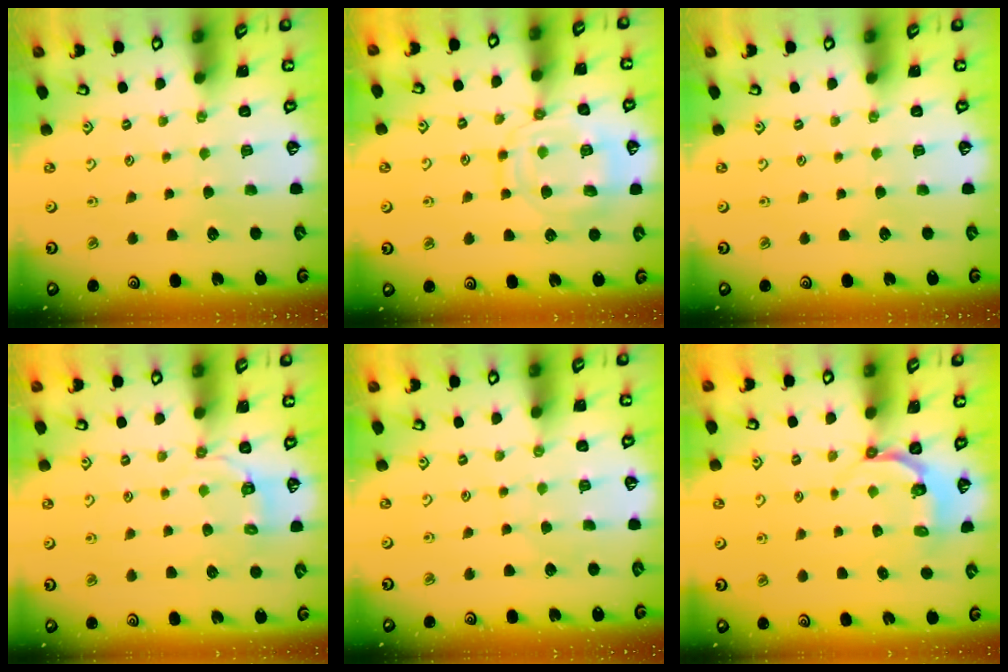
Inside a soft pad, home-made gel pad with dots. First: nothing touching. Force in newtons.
{"total": 13.5, "press": 13.5, "slide": 1.2}
{"total": 0.0}
{"total": 4.4, "press": 4.0, "slide": 1.9}
{"total": 3.1, "press": 3.1, "slide": 0.4}
{"total": 4.5, "press": 3.6, "slide": 2.6}